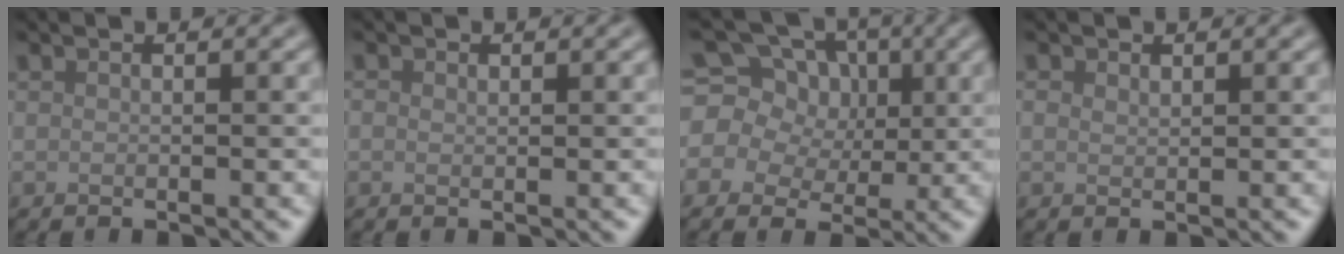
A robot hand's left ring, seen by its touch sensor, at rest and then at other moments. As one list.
[{"total": 0.6, "force": [0.3, 0.5, 0.3], "torque": [-0.006, -0.001, 0.003]}, {"total": 12.4, "force": [4.7, 9.7, 6.0], "torque": [-0.120, 0.038, 0.047]}, {"total": 0.9, "force": [0.6, 0.6, 0.3], "torque": [-0.007, 0.000, 0.011]}]